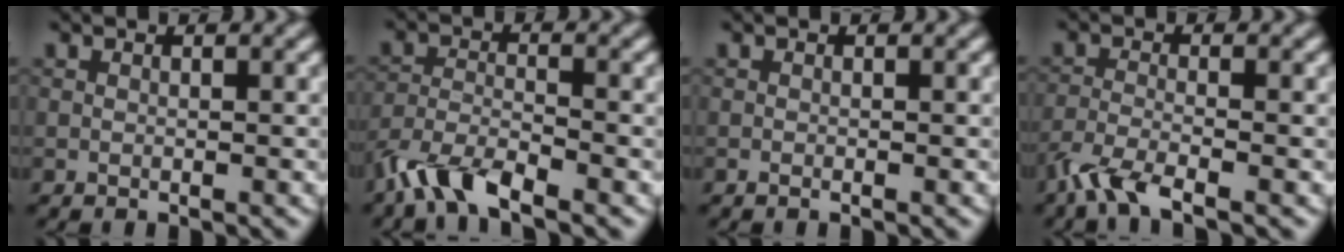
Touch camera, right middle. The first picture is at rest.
{"total": 4.8, "force": [-3.9, 1.1, 2.7], "torque": [-0.055, -0.005, -0.084]}
{"total": 0.0}
{"total": 3.8, "force": [-2.9, 0.7, 2.3], "torque": [-0.055, -0.008, -0.070]}